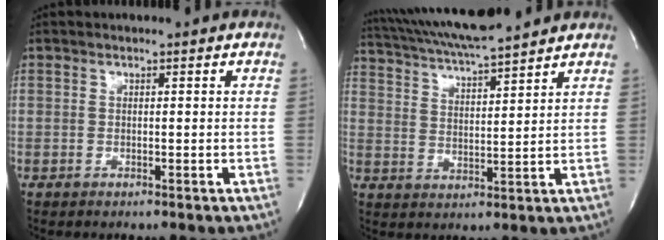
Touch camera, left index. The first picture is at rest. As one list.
[{"total": 13.8, "force": [12.4, 0.3, 5.9], "torque": [-0.118, 0.024, 0.209]}]